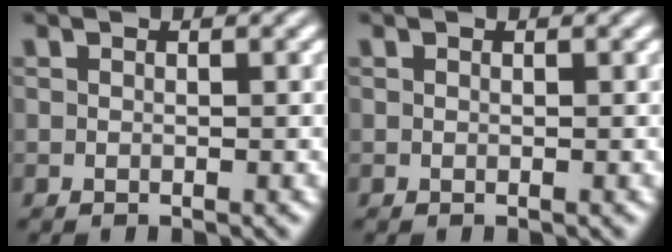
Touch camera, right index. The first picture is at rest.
{"total": 0.0}